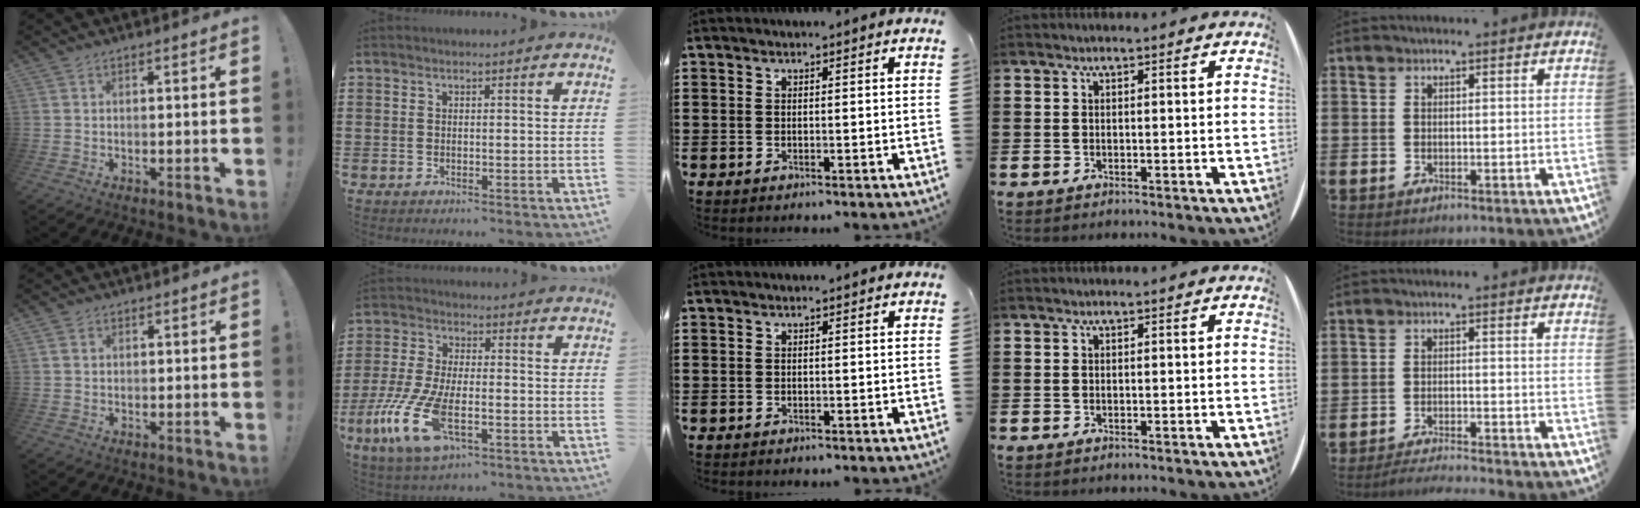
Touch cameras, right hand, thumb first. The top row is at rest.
{"thumb": {"total": 1.7, "force": [0.8, 1.4, 0.4], "torque": [-0.001, 0.000, 0.015]}, "index": {"total": 11.7, "force": [-4.7, 4.9, 9.6], "torque": [-0.229, -0.015, -0.088]}, "little": {"total": 2.2, "force": [-2.2, -0.3, 0.4], "torque": [-0.006, 0.003, -0.045]}}